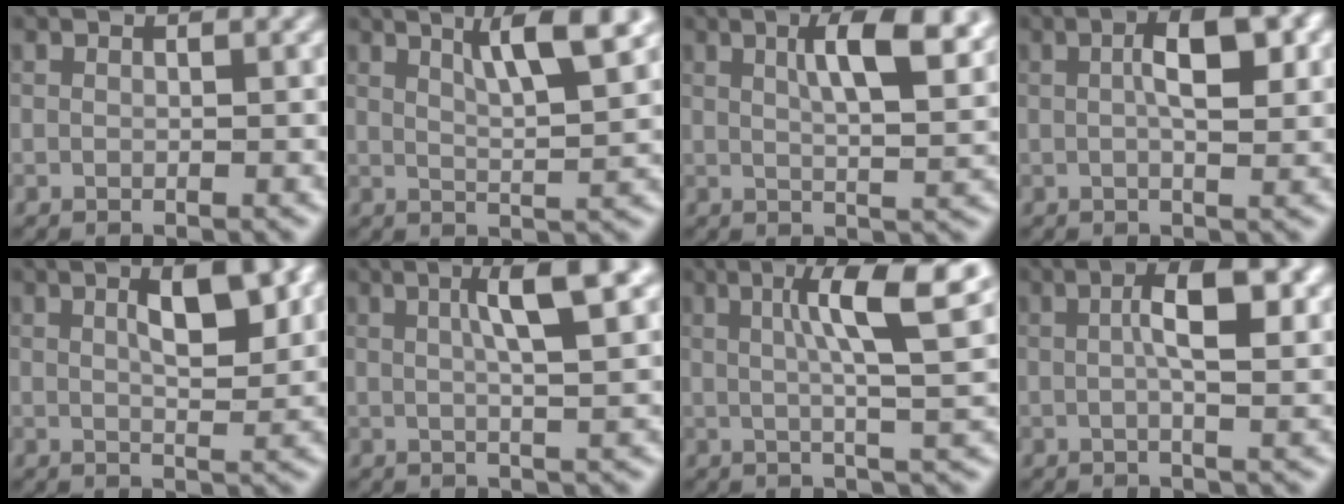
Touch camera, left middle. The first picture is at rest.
{"total": 5.7, "force": [3.0, 1.0, 4.8], "torque": [-0.071, 0.004, 0.050]}
{"total": 7.4, "force": [2.7, 2.1, 6.5], "torque": [-0.087, 0.007, 0.042]}
{"total": 4.8, "force": [0.9, 1.5, 4.5], "torque": [-0.075, 0.005, 0.011]}
{"total": 4.7, "force": [1.6, 1.4, 4.2], "torque": [-0.070, 0.003, 0.024]}
{"total": 5.7, "force": [1.9, 1.1, 5.2], "torque": [-0.072, 0.011, 0.025]}
{"total": 8.2, "force": [2.3, 1.7, 7.7], "torque": [-0.108, 0.012, 0.031]}
{"total": 5.3, "force": [0.9, 1.4, 5.0], "torque": [-0.079, 0.006, 0.011]}